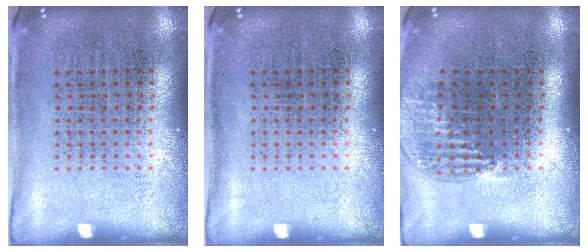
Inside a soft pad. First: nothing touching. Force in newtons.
{"total": 0.0}
{"total": 0.9, "press": 0.9, "slide": 0.2}